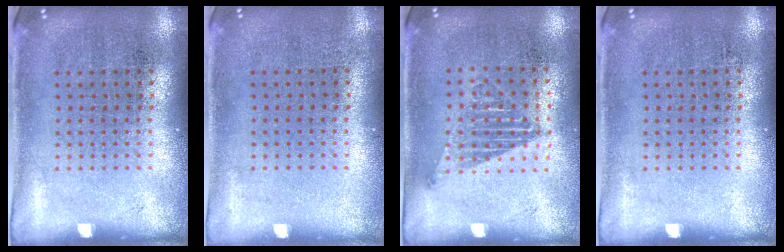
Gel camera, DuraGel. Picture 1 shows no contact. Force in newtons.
{"total": 0.0}
{"total": 1.2, "press": 1.0, "slide": 0.6}
{"total": 0.0}